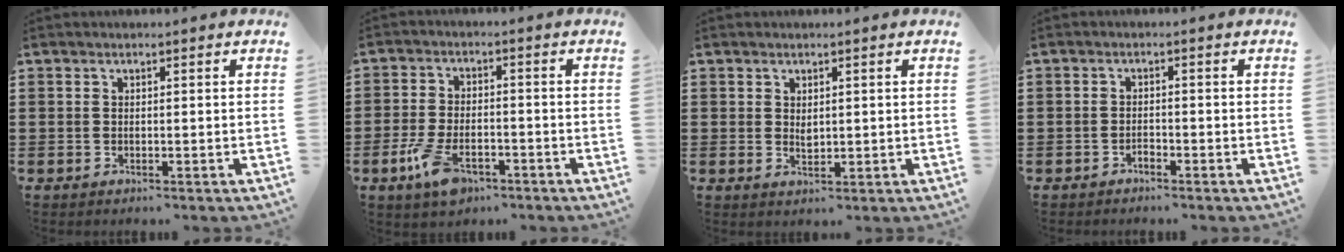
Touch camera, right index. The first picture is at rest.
{"total": 6.3, "force": [-3.7, 2.8, 4.3], "torque": [-0.102, -0.002, -0.071]}
{"total": 1.3, "force": [0.6, 0.7, 0.9], "torque": [-0.020, 0.003, 0.011]}
{"total": 1.2, "force": [-1.0, 0.5, 0.3], "torque": [-0.010, 0.000, -0.022]}